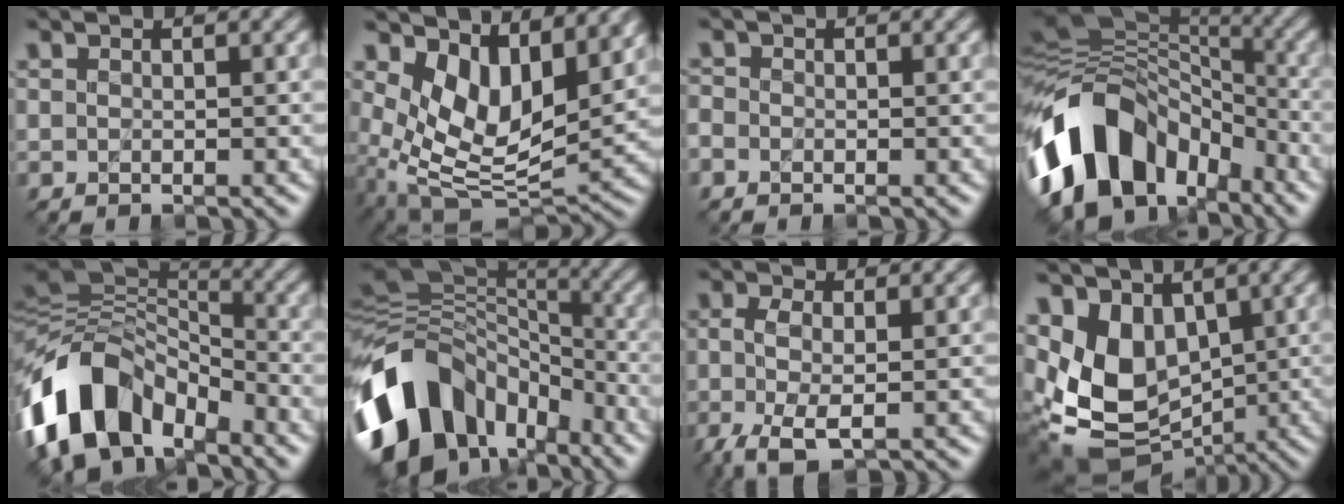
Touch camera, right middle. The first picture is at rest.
{"total": 8.9, "force": [2.8, 5.6, 6.3], "torque": [-0.123, -0.024, 0.051]}
{"total": 0.7, "force": [-0.4, 0.5, 0.1], "torque": [-0.005, -0.003, -0.006]}
{"total": 12.2, "force": [-5.8, 8.3, 6.8], "torque": [-0.121, 0.024, -0.122]}
{"total": 11.6, "force": [-6.0, 7.3, 6.6], "torque": [-0.122, 0.009, -0.122]}
{"total": 13.5, "force": [-6.2, 9.6, 7.1], "torque": [-0.157, 0.017, -0.124]}
{"total": 4.6, "force": [-1.7, 2.2, 3.7], "torque": [-0.095, -0.001, -0.034]}
{"total": 7.7, "force": [0.3, 6.0, 4.8], "torque": [-0.104, -0.028, 0.013]}